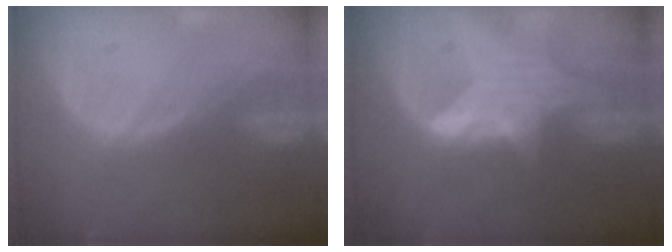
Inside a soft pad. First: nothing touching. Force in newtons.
{"total": 5.8, "press": 5.8, "slide": 0.8}